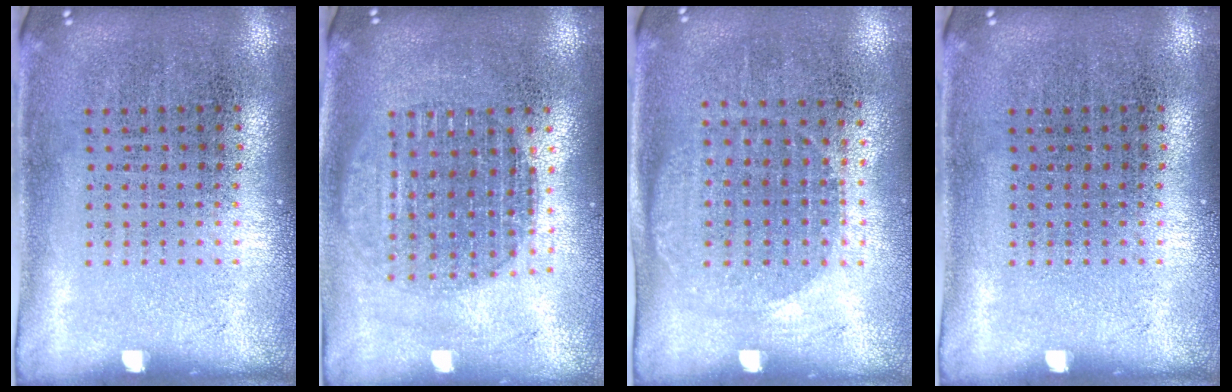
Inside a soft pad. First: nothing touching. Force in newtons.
{"total": 1.7, "press": 1.5, "slide": 0.9}
{"total": 1.1, "press": 1.0, "slide": 0.5}
{"total": 0.0}